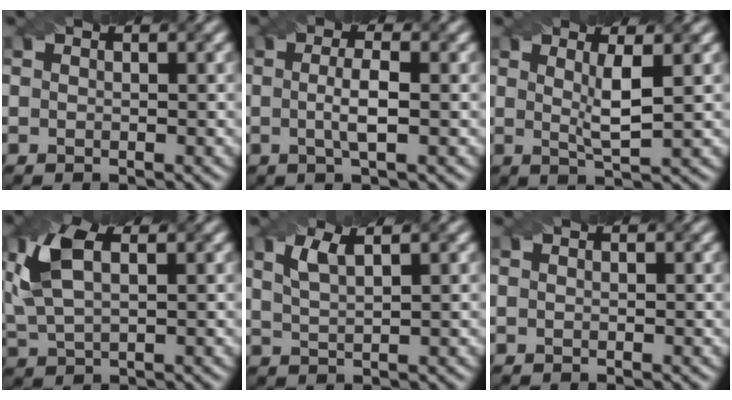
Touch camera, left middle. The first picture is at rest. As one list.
[{"total": 2.9, "force": [-0.2, 0.6, 2.8], "torque": [-0.052, 0.000, -0.004]}, {"total": 3.3, "force": [0.7, 0.6, 3.1], "torque": [-0.053, -0.007, 0.012]}, {"total": 6.4, "force": [2.0, 3.1, 5.2], "torque": [-0.133, 0.015, 0.039]}, {"total": 2.6, "force": [1.5, 0.7, 2.1], "torque": [-0.042, 0.002, 0.031]}, {"total": 0.0}]